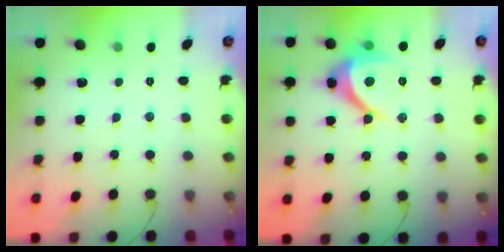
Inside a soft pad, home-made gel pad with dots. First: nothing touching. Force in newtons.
{"total": 9.6, "press": 9.6, "slide": 0.9}